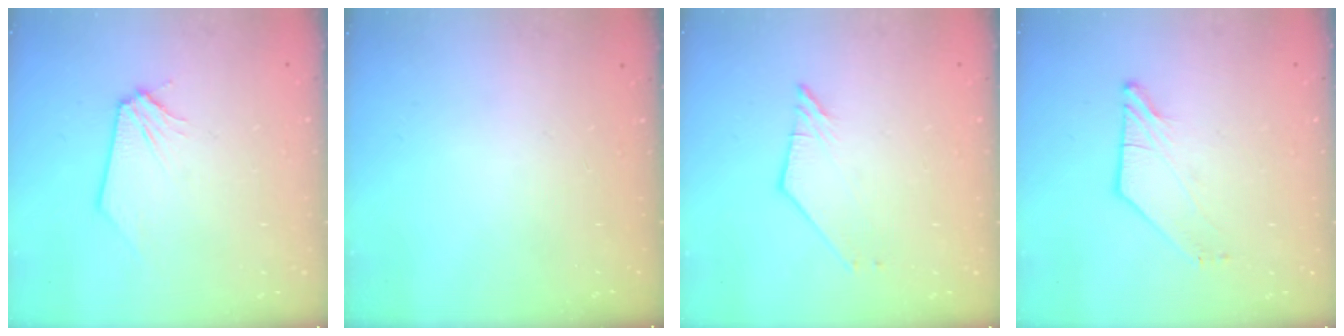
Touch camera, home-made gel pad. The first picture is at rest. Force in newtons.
{"total": 0.0}
{"total": 2.5, "press": 2.4, "slide": 0.4}
{"total": 3.9, "press": 3.9, "slide": 0.2}